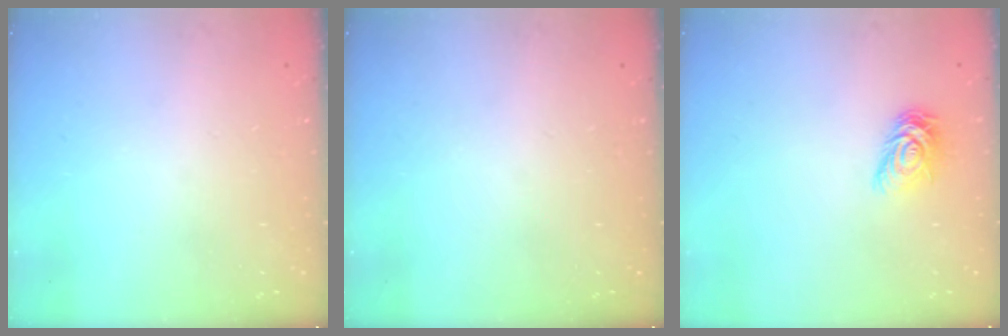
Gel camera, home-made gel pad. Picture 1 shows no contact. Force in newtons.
{"total": 0.0}
{"total": 7.1, "press": 7.1, "slide": 0.2}